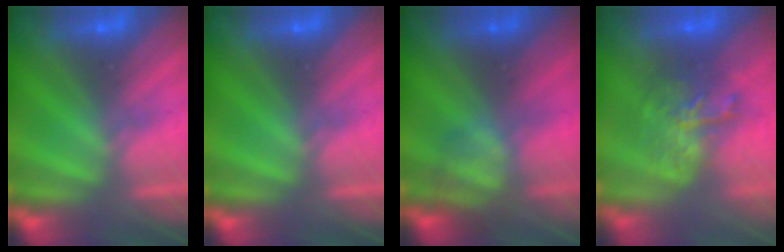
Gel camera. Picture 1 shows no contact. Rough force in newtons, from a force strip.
{"total": 0.0}
{"total": 2.3}
{"total": 6.9}